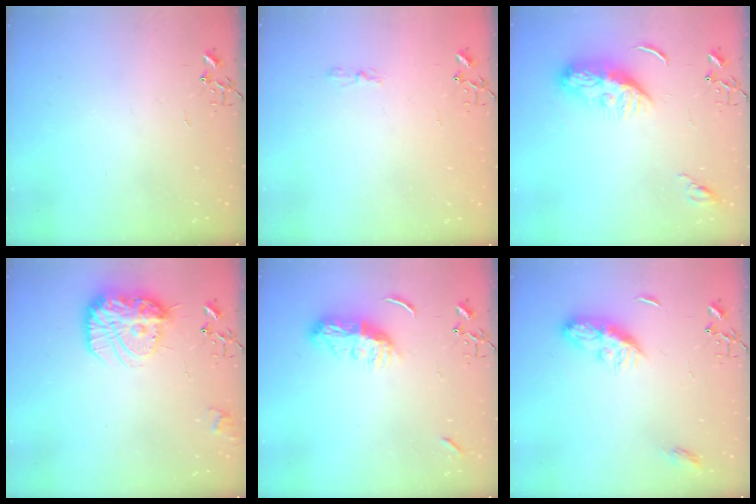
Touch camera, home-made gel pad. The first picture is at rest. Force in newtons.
{"total": 3.9, "press": 3.9, "slide": 0.5}
{"total": 10.3, "press": 10.2, "slide": 0.9}
{"total": 16.5, "press": 16.5, "slide": 1.4}
{"total": 9.1, "press": 9.1, "slide": 0.8}
{"total": 8.8, "press": 8.8, "slide": 0.0}